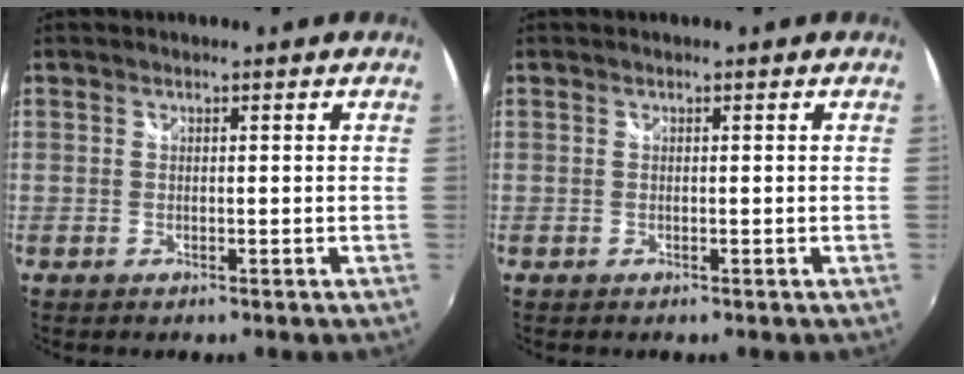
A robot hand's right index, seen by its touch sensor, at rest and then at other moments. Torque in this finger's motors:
{"motor_torque": [0.28, 0.32, 0.03, 0.01]}